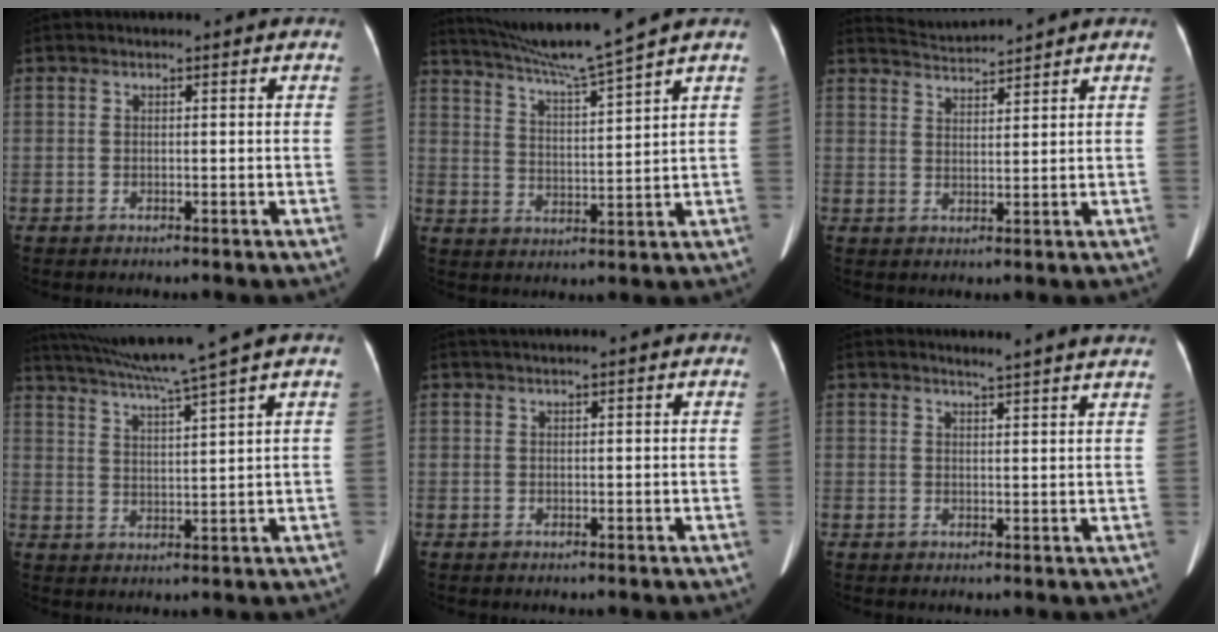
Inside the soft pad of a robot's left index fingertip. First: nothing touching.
{"total": 10.5, "force": [9.1, -2.5, 4.7], "torque": [-0.086, -0.006, 0.161]}
{"total": 4.0, "force": [3.9, -0.9, -0.5], "torque": [0.000, 0.008, 0.078]}
{"total": 10.6, "force": [8.8, -2.5, 5.4], "torque": [-0.097, 0.000, 0.146]}
{"total": 1.4, "force": [1.1, -0.2, 0.9], "torque": [-0.015, 0.021, 0.025]}
{"total": 5.6, "force": [5.1, -0.8, 2.1], "torque": [-0.031, 0.002, 0.050]}